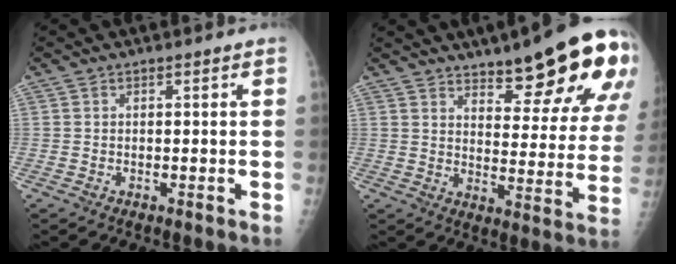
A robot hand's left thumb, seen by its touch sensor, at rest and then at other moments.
{"total": 22.3, "force": [13.6, 6.6, 16.4], "torque": [-0.182, -0.062, 0.184]}